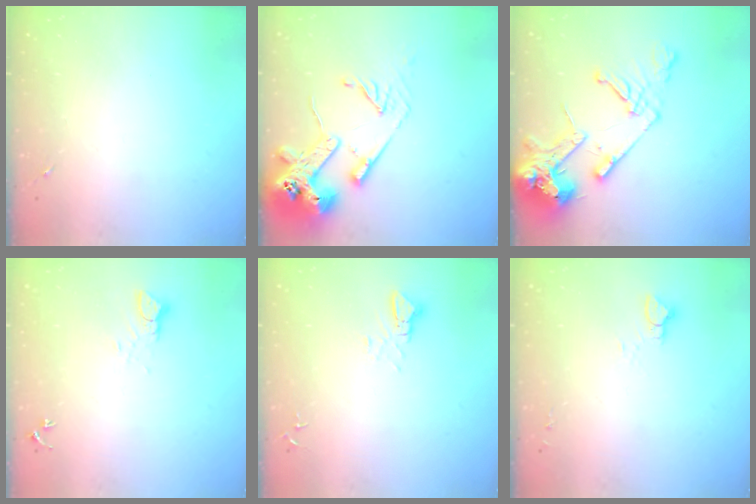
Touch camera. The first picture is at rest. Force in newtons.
{"total": 16.6, "press": 16.5, "slide": 2.0}
{"total": 16.9, "press": 16.7, "slide": 2.4}
{"total": 3.5, "press": 3.5, "slide": 0.3}
{"total": 3.1, "press": 3.1, "slide": 0.1}
{"total": 3.9, "press": 3.9, "slide": 0.4}